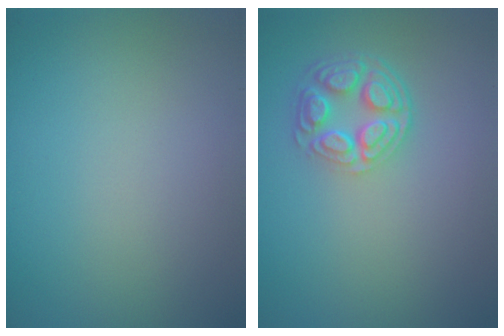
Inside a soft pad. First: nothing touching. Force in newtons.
{"total": 4.5, "press": 3.5, "slide": 2.9}